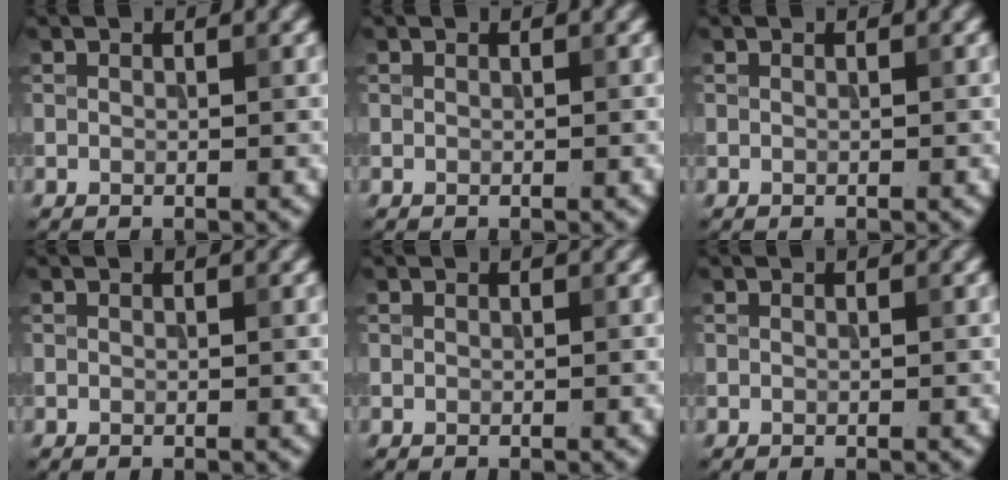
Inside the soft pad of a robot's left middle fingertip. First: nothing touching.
{"total": 0.0}
{"total": 0.0}
{"total": 0.0}
{"total": 0.0}
{"total": 0.0}